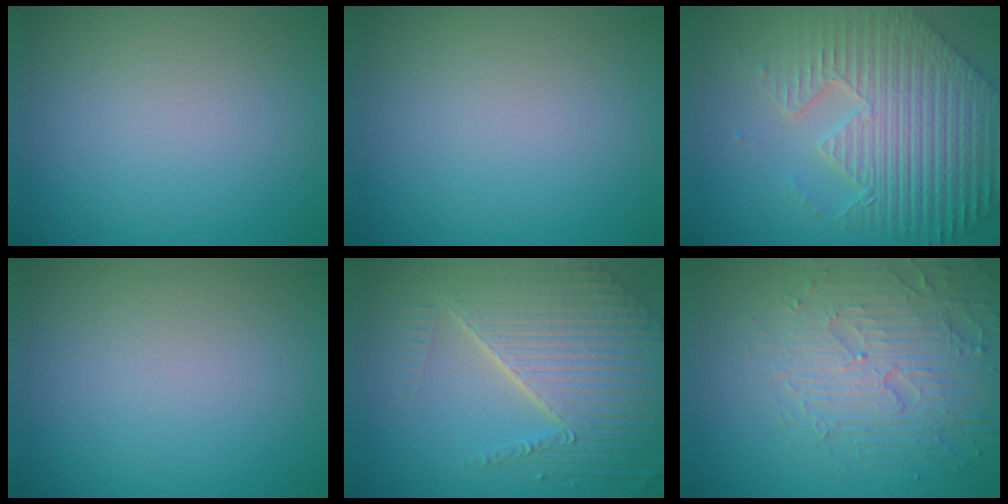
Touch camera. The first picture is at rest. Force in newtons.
{"total": 0.0}
{"total": 9.3, "press": 6.6, "slide": 6.5}
{"total": 0.0}
{"total": 8.9, "press": 5.9, "slide": 6.7}
{"total": 5.2, "press": 4.7, "slide": 2.1}